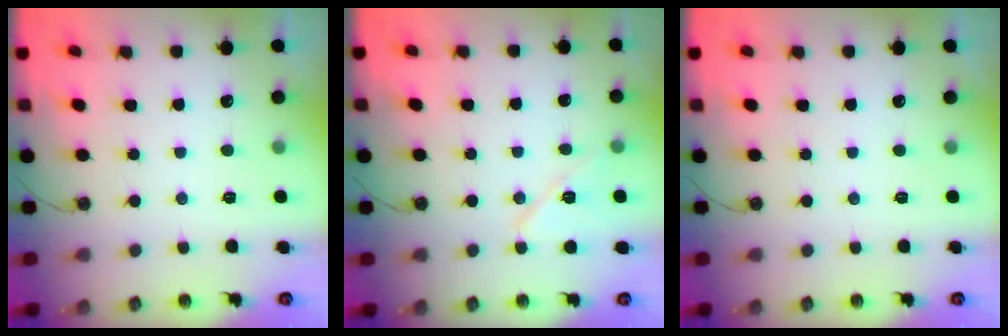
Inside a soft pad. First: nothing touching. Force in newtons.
{"total": 9.8, "press": 8.7, "slide": 4.7}
{"total": 0.0}